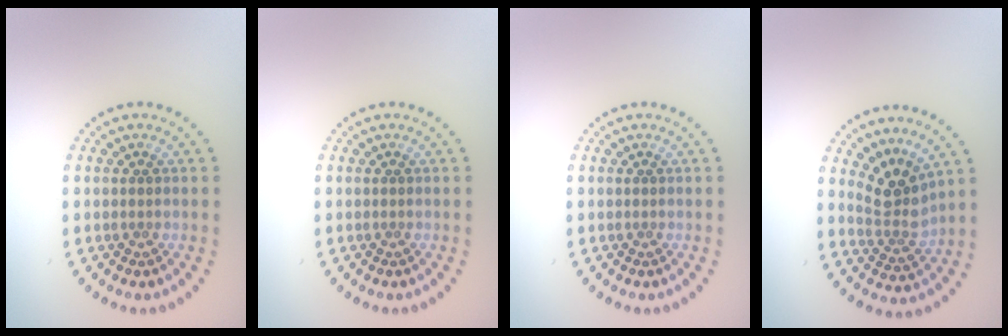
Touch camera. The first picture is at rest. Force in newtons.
{"total": 0.0}
{"total": 0.0}
{"total": 3.2, "press": 2.2, "slide": 2.4}